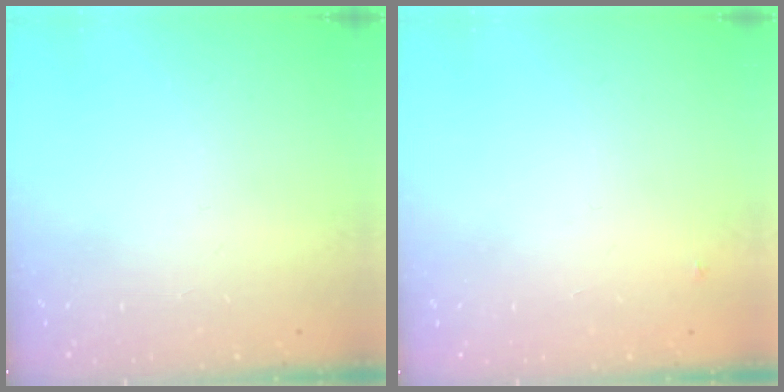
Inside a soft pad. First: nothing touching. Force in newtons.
{"total": 2.6, "press": 2.6, "slide": 0.2}